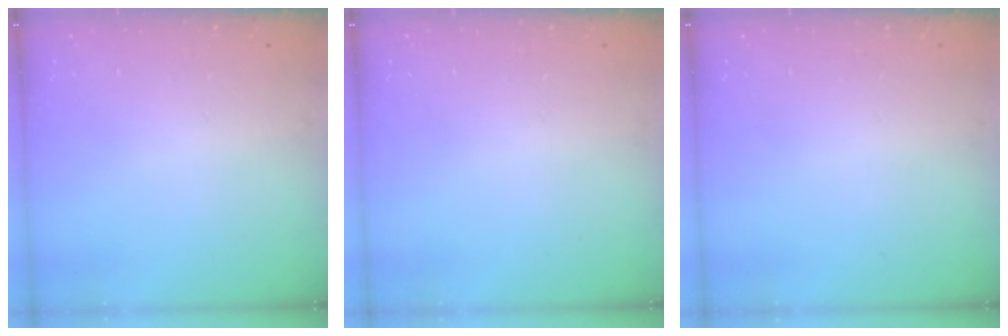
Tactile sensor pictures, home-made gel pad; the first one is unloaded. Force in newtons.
{"total": 0.0}
{"total": 0.0}